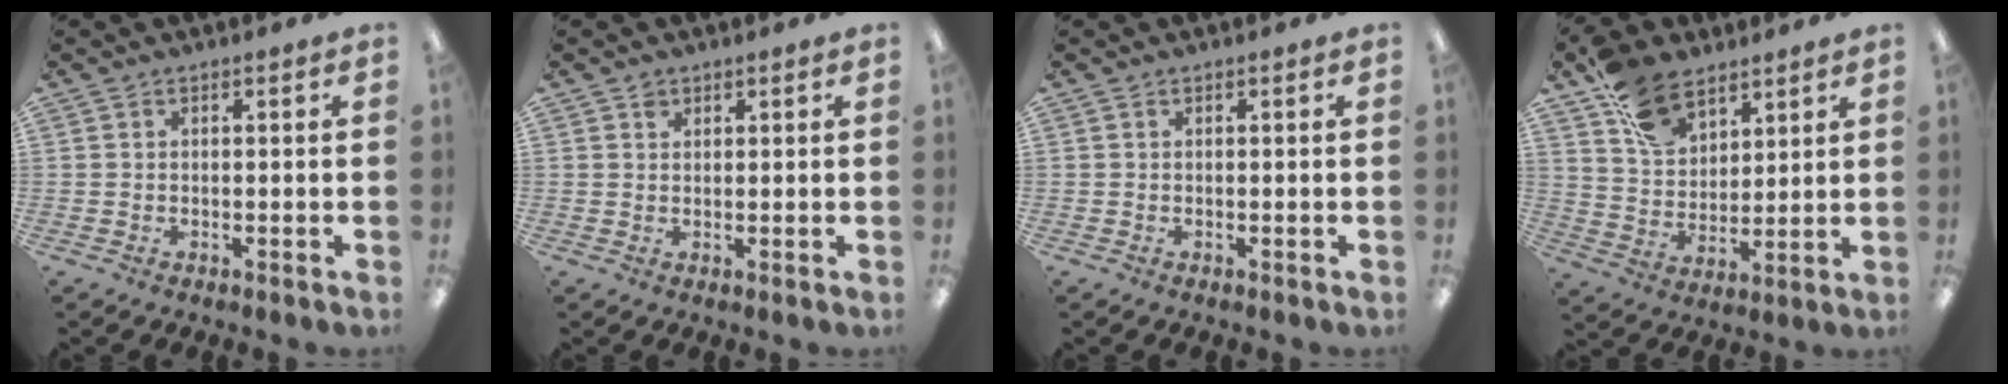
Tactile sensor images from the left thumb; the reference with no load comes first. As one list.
[{"total": 1.3, "force": [1.0, 0.9, 0.3], "torque": [0.001, -0.004, 0.017]}, {"total": 0.0}, {"total": 13.5, "force": [9.1, 8.1, 5.8], "torque": [-0.113, -0.034, 0.175]}]